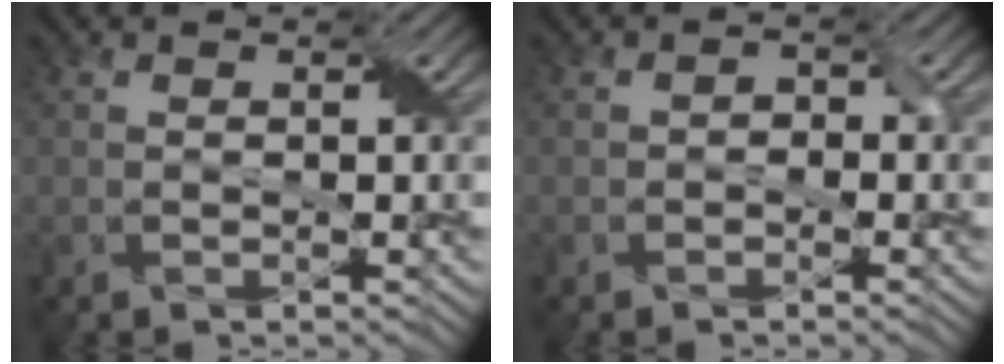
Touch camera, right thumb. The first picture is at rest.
{"total": 1.3, "force": [-0.6, 0.9, 0.7], "torque": [-0.012, 0.002, -0.015]}